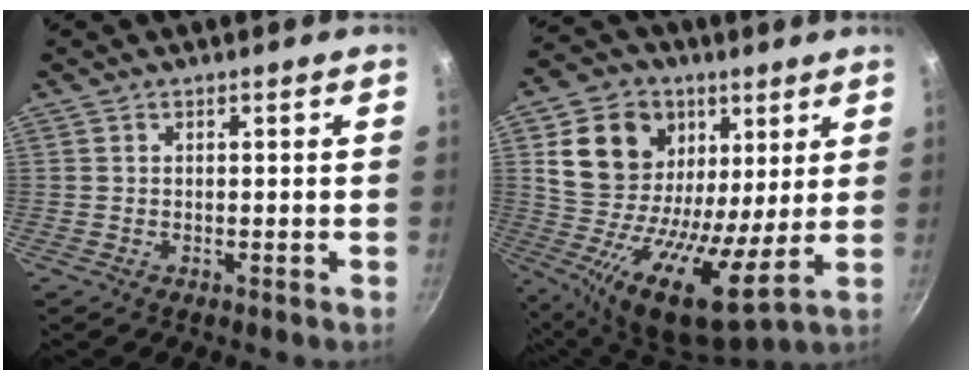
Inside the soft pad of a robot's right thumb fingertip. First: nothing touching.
{"total": 20.3, "force": [7.2, 14.0, 12.7], "torque": [-0.226, -0.030, 0.116]}